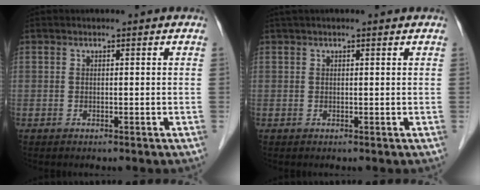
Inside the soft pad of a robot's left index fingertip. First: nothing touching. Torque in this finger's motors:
{"motor_torque": [0.21, -0.13, -0.04, 0.00]}